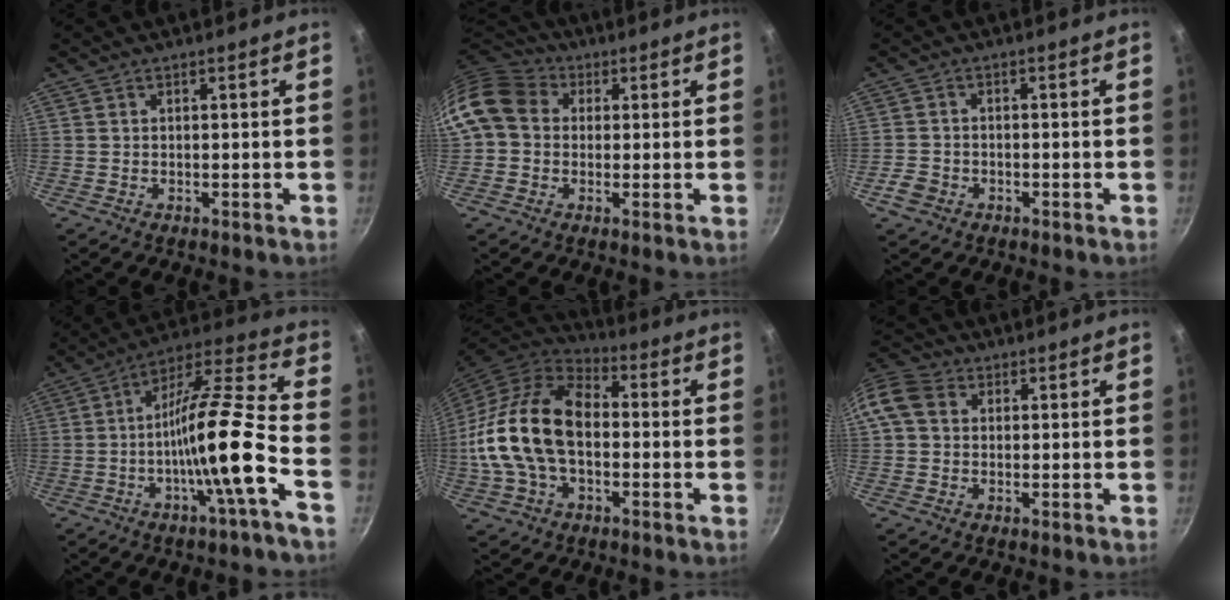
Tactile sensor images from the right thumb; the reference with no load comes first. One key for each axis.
{"total": 11.7, "fx": 2.0, "fy": 9.7, "fz": 6.2, "tx": -0.094, "ty": 0.026, "tz": 0.019}
{"total": 3.3, "fx": -1.8, "fy": 2.4, "fz": 1.3, "tx": -0.027, "ty": 0.018, "tz": -0.033}
{"total": 17.3, "fx": -5.7, "fy": 1.8, "fz": 16.2, "tx": -0.259, "ty": 0.046, "tz": -0.108}
{"total": 20.8, "fx": -1.0, "fy": 13.2, "fz": 16.0, "tx": -0.292, "ty": 0.034, "tz": -0.030}
{"total": 9.6, "fx": 1.7, "fy": 7.8, "fz": 5.2, "tx": -0.104, "ty": 0.023, "tz": 0.015}